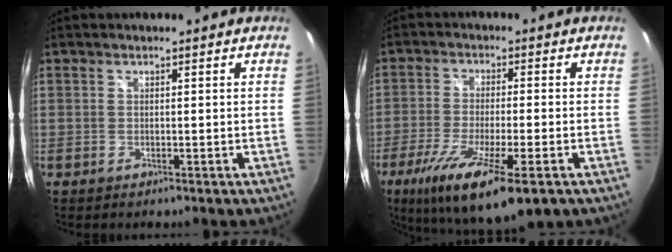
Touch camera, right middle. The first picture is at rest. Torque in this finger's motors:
{"motor_torque": [2.14, 0.00, 0.45, 0.21]}